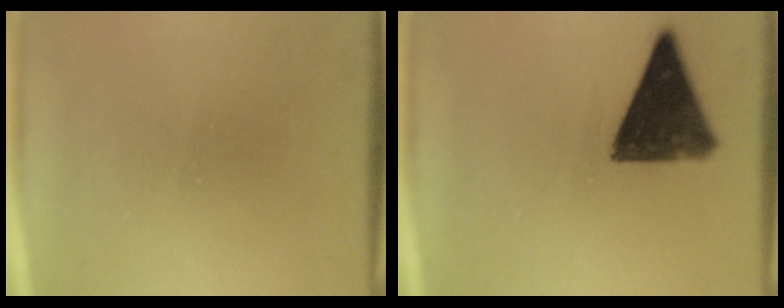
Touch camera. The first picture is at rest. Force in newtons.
{"total": 12.4}